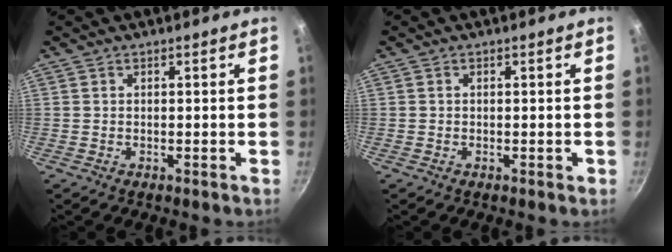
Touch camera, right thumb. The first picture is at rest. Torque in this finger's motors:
{"motor_torque": [-0.21, 0.06, -0.21, 0.08, 0.04]}